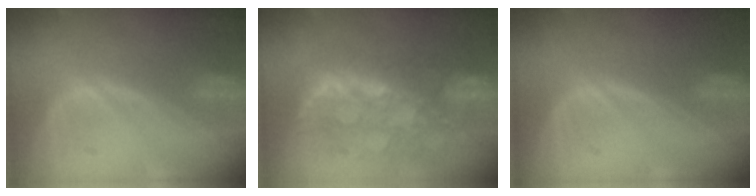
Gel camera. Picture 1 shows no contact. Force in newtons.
{"total": 10.4, "press": 9.4, "slide": 4.6}
{"total": 0.0}